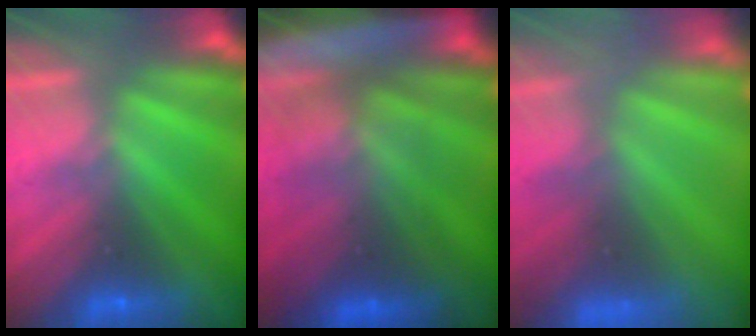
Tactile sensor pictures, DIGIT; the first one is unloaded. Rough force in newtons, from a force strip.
{"total": 7.3}
{"total": 6.8}